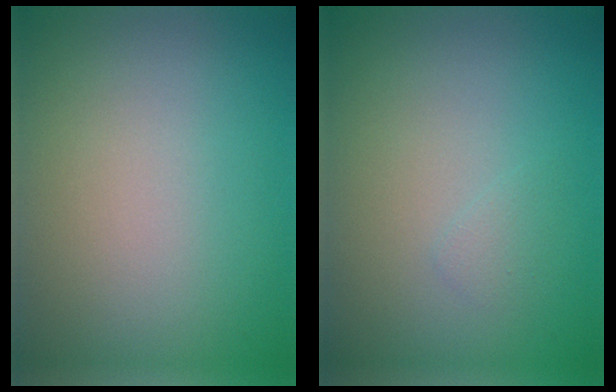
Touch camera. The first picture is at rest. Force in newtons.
{"total": 0.7, "press": 0.7, "slide": 0.1}